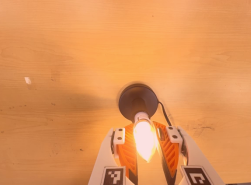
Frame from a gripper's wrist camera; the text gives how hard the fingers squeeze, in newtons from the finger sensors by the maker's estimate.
{"total": 13.5, "left": 12.9, "right": 14.2}